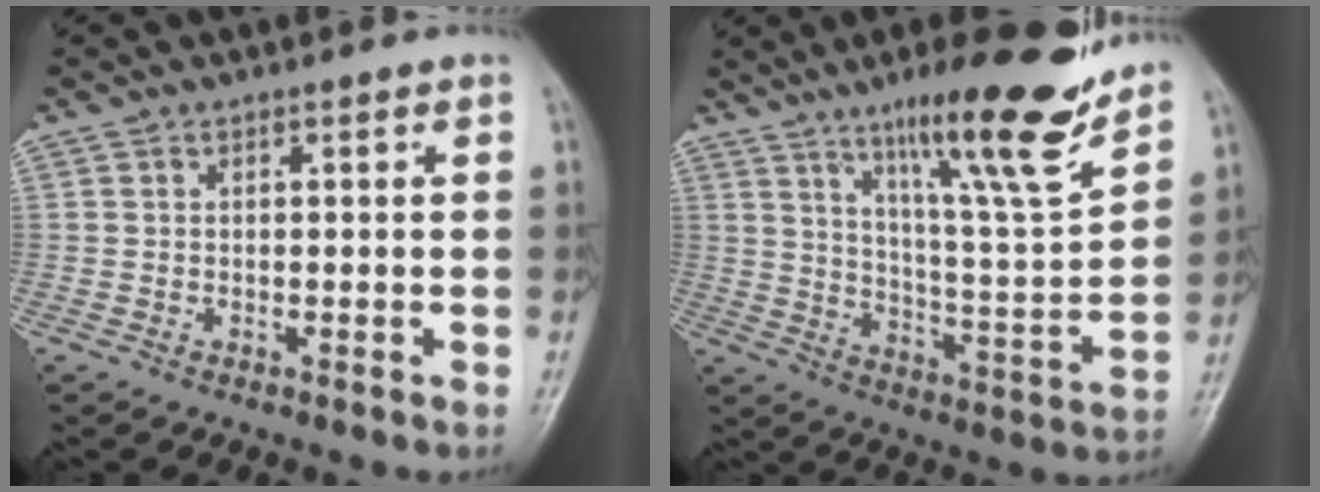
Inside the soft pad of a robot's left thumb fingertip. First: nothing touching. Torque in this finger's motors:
{"motor_torque": [0.81, 0.41, 1.41, -1.37, 0.27]}